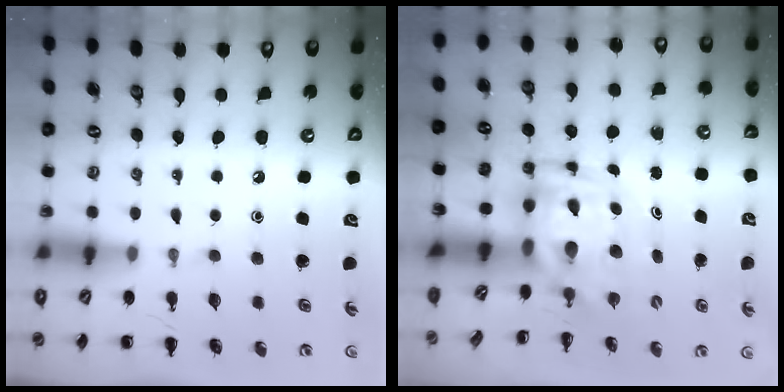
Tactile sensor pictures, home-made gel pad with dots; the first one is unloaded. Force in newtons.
{"total": 4.5, "press": 4.4, "slide": 1.1}